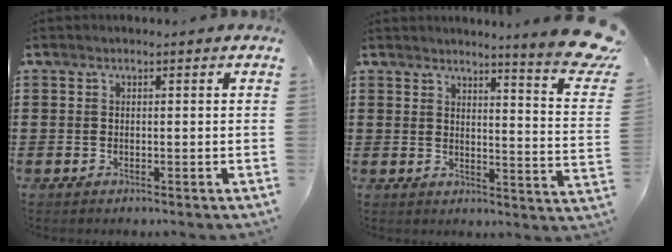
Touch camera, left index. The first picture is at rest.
{"total": 6.8, "force": [5.7, -0.9, 3.6], "torque": [-0.060, -0.051, 0.092]}